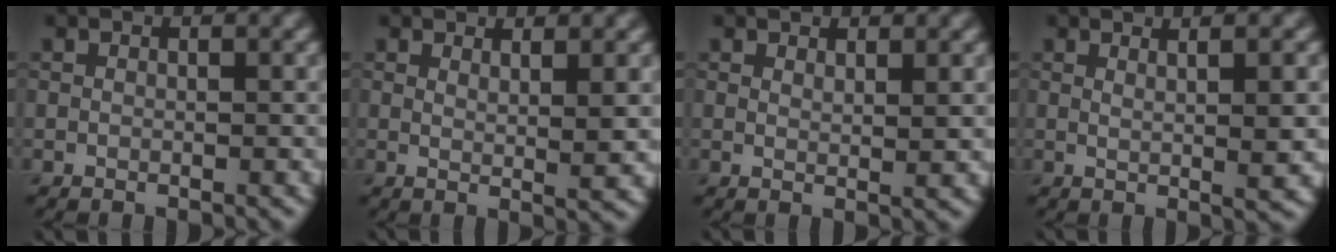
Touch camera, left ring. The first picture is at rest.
{"total": 2.9, "force": [1.5, 0.7, 2.3], "torque": [-0.024, -0.005, 0.022]}
{"total": 1.3, "force": [1.1, 0.2, 0.8], "torque": [-0.011, -0.001, 0.017]}
{"total": 4.7, "force": [1.2, 1.1, 4.4], "torque": [-0.053, 0.001, 0.018]}